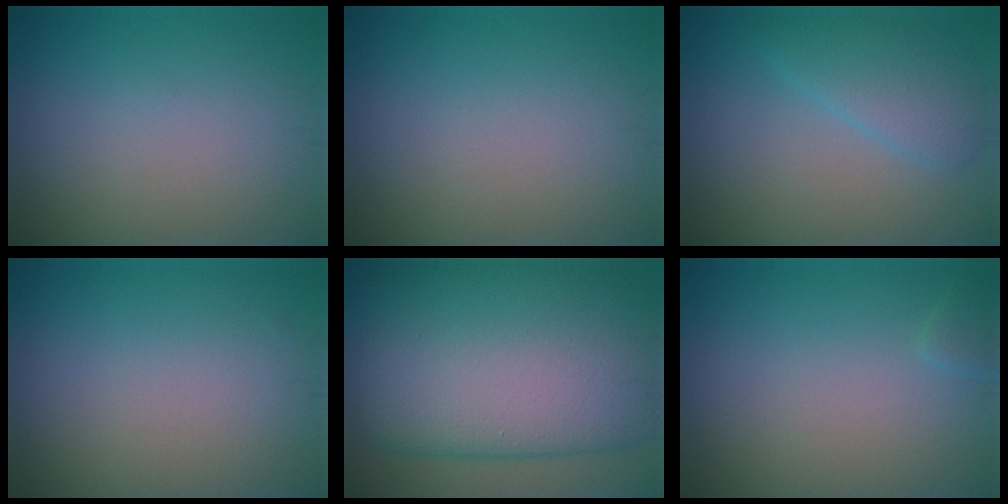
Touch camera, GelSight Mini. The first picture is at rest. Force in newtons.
{"total": 0.0}
{"total": 3.4, "press": 3.4, "slide": 0.1}
{"total": 0.0}
{"total": 16.9, "press": 16.9, "slide": 0.9}
{"total": 0.7, "press": 0.7, "slide": 0.1}